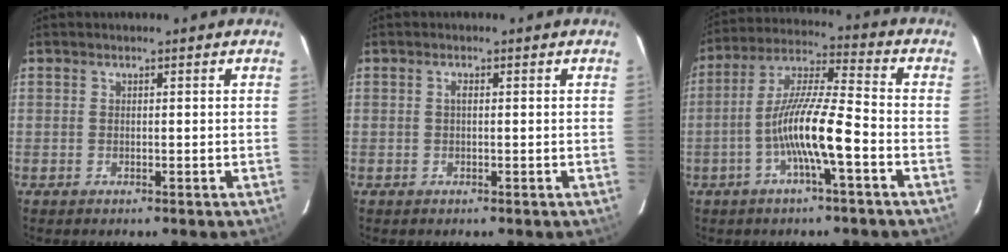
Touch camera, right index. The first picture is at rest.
{"total": 0.8, "force": [0.1, 0.2, 0.7], "torque": [-0.014, 0.004, -0.001]}
{"total": 11.8, "force": [-4.3, 0.8, 10.9], "torque": [-0.217, 0.009, -0.087]}